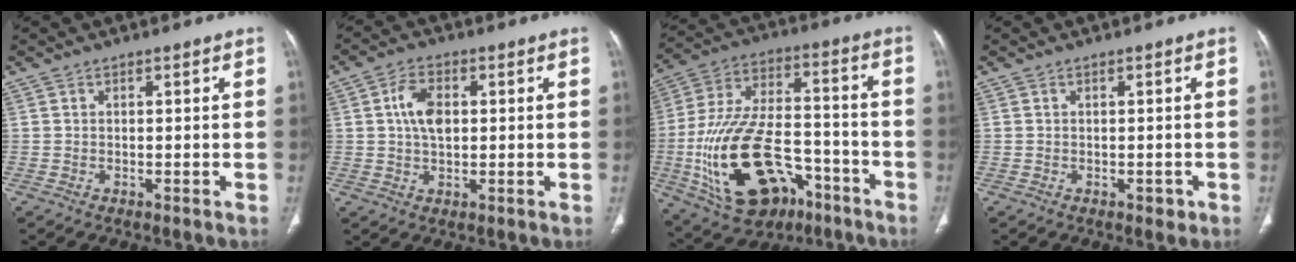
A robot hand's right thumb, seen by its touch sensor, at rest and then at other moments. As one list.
[{"total": 6.2, "force": [1.0, 3.8, 4.8], "torque": [-0.084, 0.005, 0.016]}, {"total": 24.9, "force": [-9.5, 14.5, 17.9], "torque": [-0.346, 0.050, -0.141]}, {"total": 1.4, "force": [-0.4, 0.9, 1.0], "torque": [-0.007, 0.001, -0.003]}]